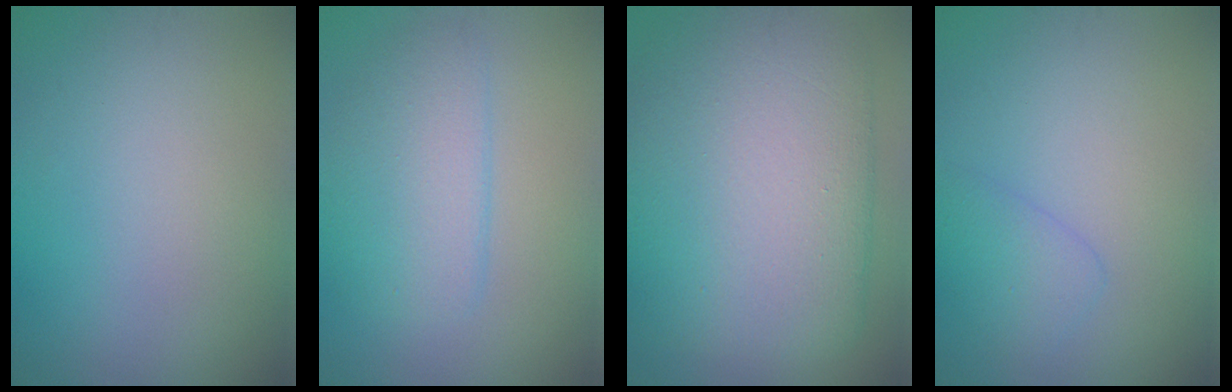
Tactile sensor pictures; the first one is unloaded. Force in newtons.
{"total": 4.0, "press": 4.0, "slide": 0.4}
{"total": 13.0, "press": 13.0, "slide": 0.3}
{"total": 1.8, "press": 1.8, "slide": 0.1}